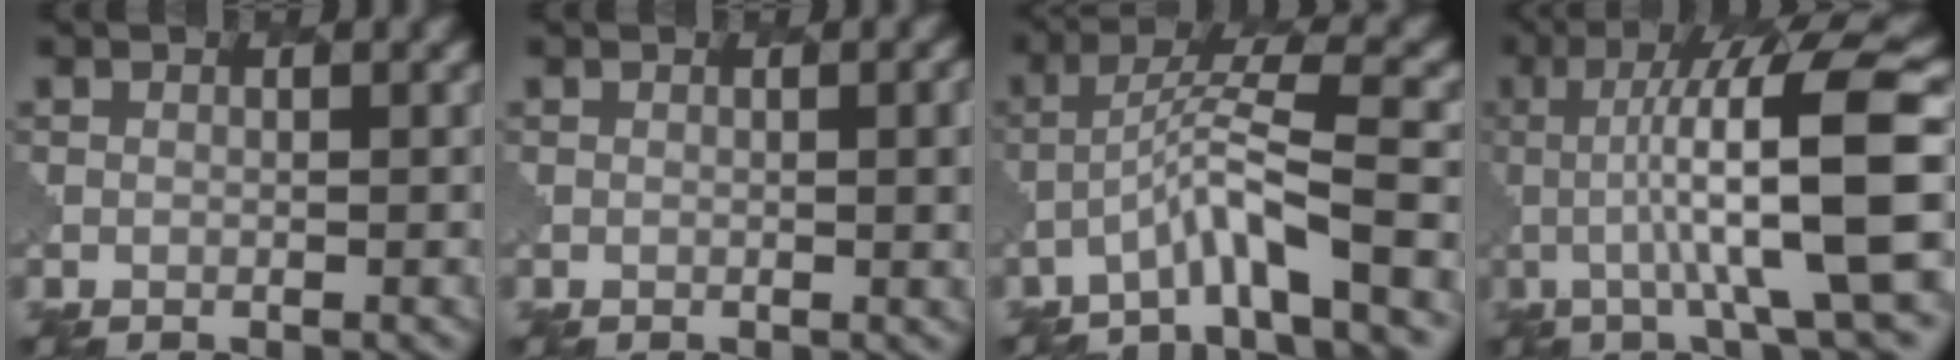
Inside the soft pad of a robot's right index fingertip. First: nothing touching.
{"total": 3.3, "force": [0.3, 1.1, 3.1], "torque": [-0.031, 0.002, 0.000]}
{"total": 5.2, "force": [-2.6, 0.3, 4.5], "torque": [-0.086, 0.014, -0.060]}
{"total": 11.6, "force": [0.4, 1.9, 11.5], "torque": [-0.172, 0.019, 0.001]}